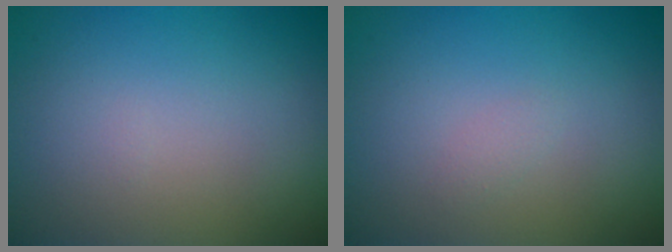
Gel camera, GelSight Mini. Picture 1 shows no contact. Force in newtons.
{"total": 0.6, "press": 0.6, "slide": 0.0}